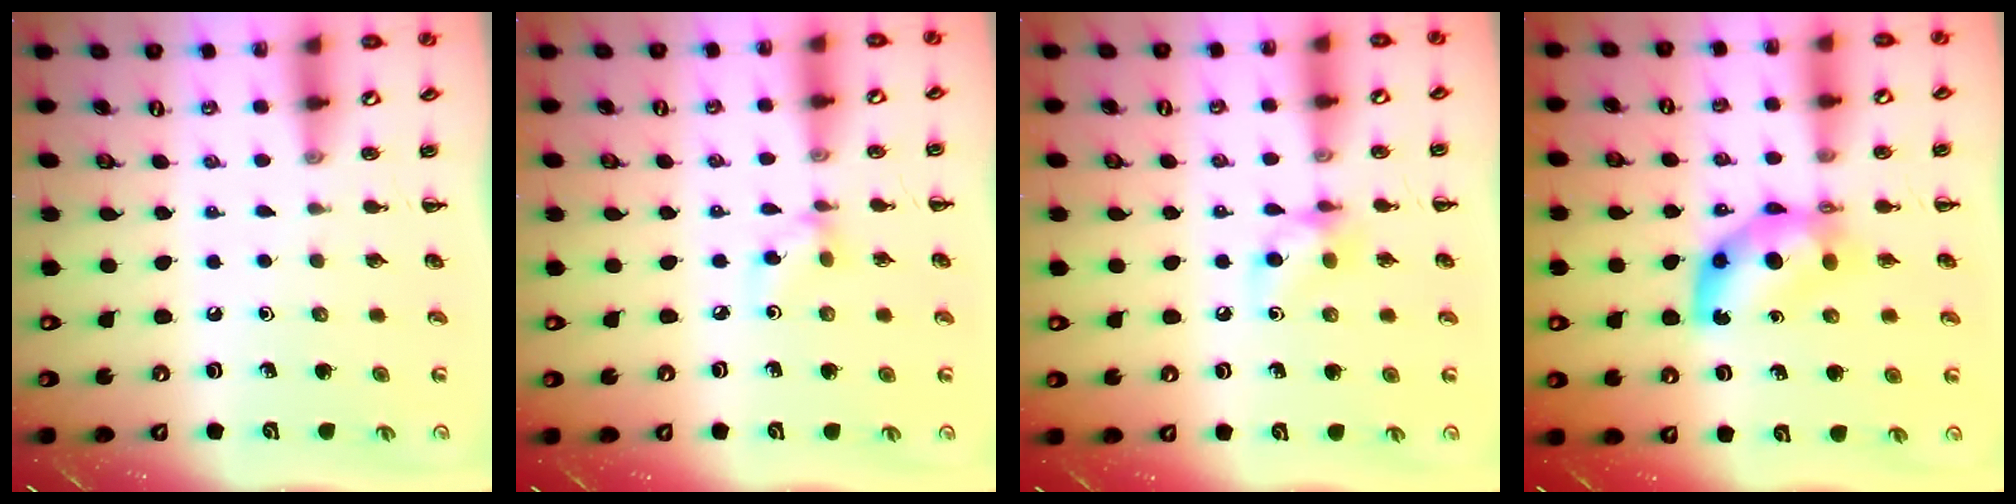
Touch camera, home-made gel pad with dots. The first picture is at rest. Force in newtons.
{"total": 3.8, "press": 3.7, "slide": 0.9}
{"total": 7.5, "press": 7.4, "slide": 0.5}
{"total": 8.0, "press": 7.9, "slide": 1.2}